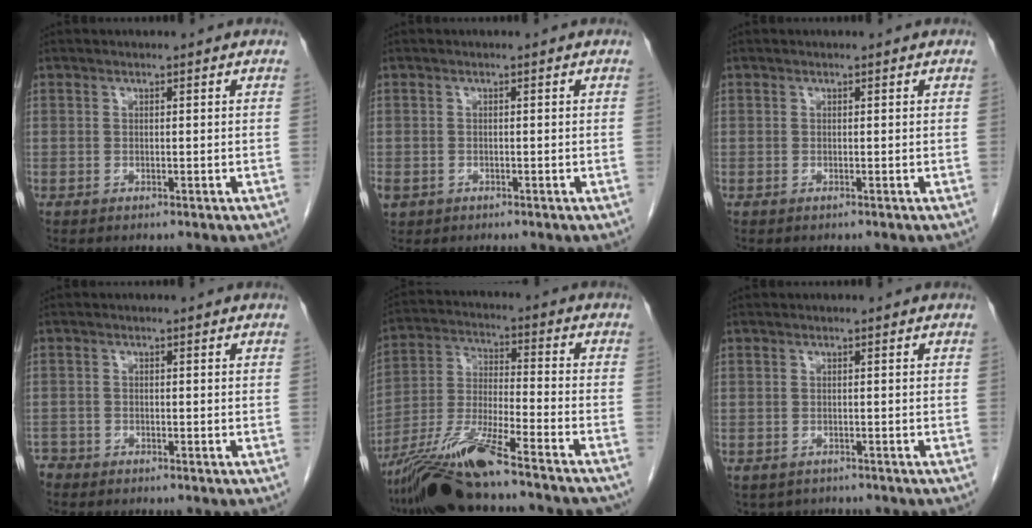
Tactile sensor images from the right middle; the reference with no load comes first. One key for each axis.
{"total": 2.6, "fx": -1.3, "fy": 2.1, "fz": 1.0, "tx": -0.026, "ty": -0.003, "tz": -0.019}
{"total": 0.0}
{"total": 2.6, "fx": -2.3, "fy": 1.3, "fz": 0.1, "tx": -0.007, "ty": 0.002, "tz": -0.043}
{"total": 17.7, "fx": -14.1, "fy": 1.0, "fz": 10.5, "tx": -0.214, "ty": -0.022, "tz": -0.251}
{"total": 4.0, "fx": -3.3, "fy": 2.1, "fz": 0.5, "tx": -0.004, "ty": -0.001, "tz": -0.044}